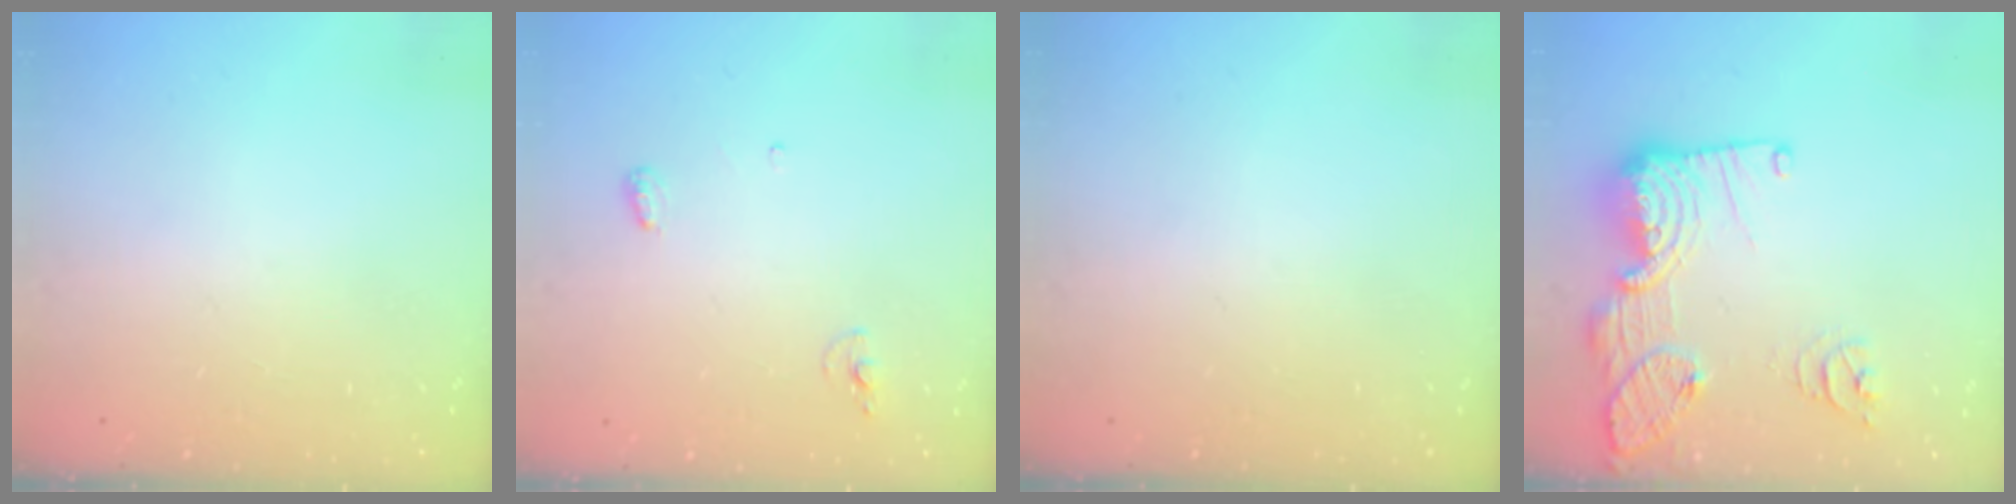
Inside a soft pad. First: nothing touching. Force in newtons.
{"total": 5.4, "press": 5.2, "slide": 1.4}
{"total": 0.0}
{"total": 18.4, "press": 18.3, "slide": 1.7}